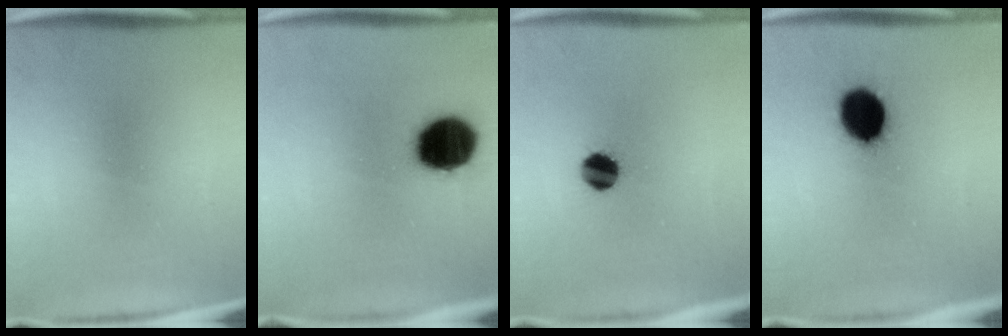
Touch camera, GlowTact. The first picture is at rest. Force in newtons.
{"total": 17.9}
{"total": 6.9}
{"total": 14.3}